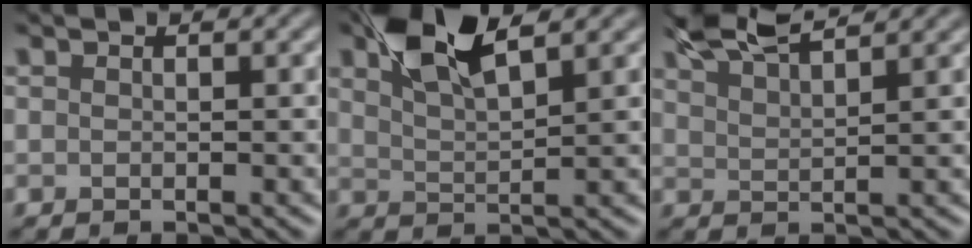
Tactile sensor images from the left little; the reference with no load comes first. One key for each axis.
{"total": 5.9, "fx": 3.6, "fy": 1.9, "fz": 4.2, "tx": -0.086, "ty": 0.013, "tz": 0.066}
{"total": 6.4, "fx": 5.5, "fy": 1.2, "fz": 3.1, "tx": -0.048, "ty": 0.022, "tz": 0.074}